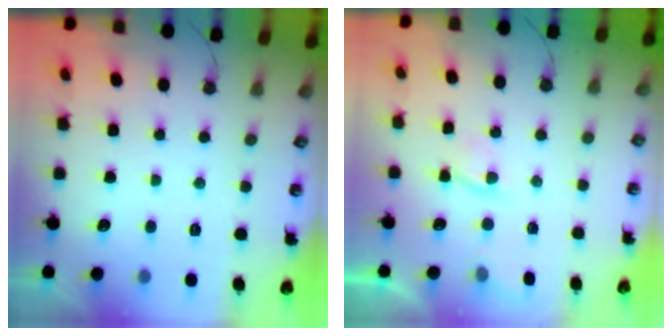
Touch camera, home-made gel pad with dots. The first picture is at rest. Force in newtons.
{"total": 3.1, "press": 3.1, "slide": 0.6}